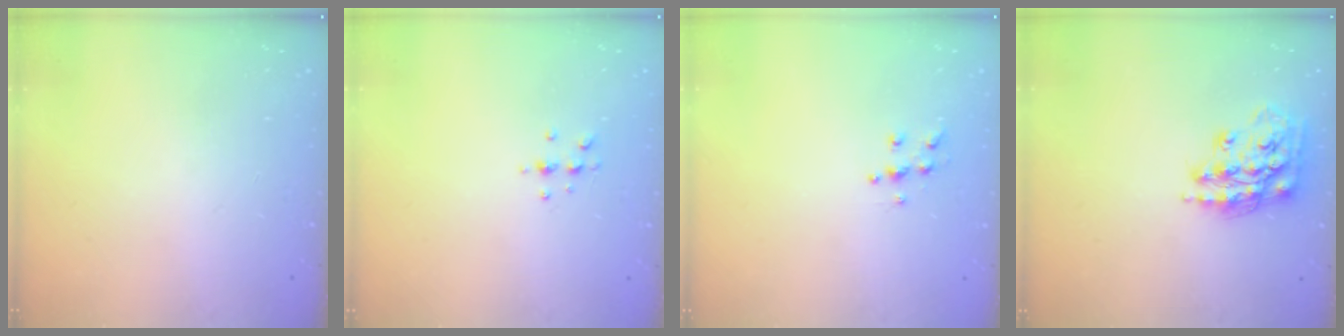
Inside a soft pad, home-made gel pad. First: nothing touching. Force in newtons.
{"total": 5.0, "press": 4.9, "slide": 0.9}
{"total": 5.9, "press": 5.9, "slide": 0.5}
{"total": 16.3, "press": 16.2, "slide": 1.1}